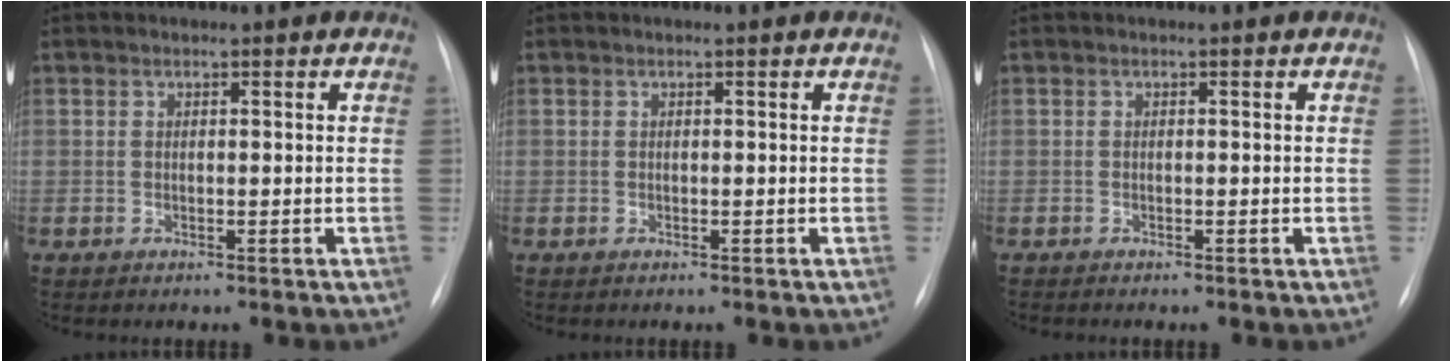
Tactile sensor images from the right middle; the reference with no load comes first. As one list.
[{"total": 0.0}, {"total": 0.5, "force": [-0.5, 0.1, 0.2], "torque": [-0.006, -0.002, -0.009]}]